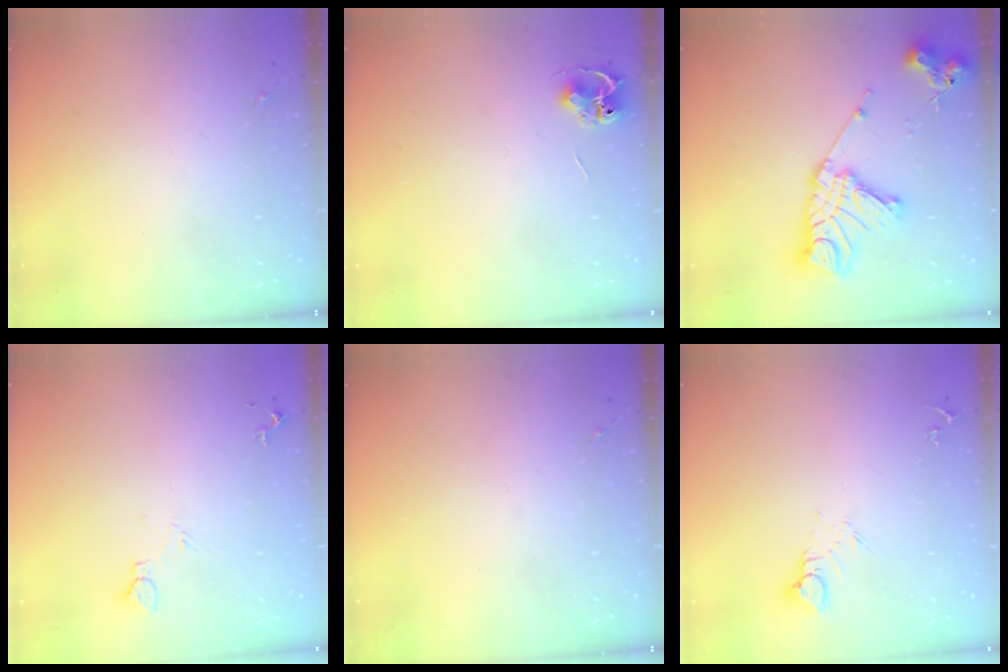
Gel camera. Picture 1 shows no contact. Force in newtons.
{"total": 6.5, "press": 6.5, "slide": 0.5}
{"total": 19.3, "press": 19.2, "slide": 1.8}
{"total": 4.6, "press": 4.6, "slide": 0.6}
{"total": 0.0}
{"total": 5.5, "press": 5.5, "slide": 0.4}